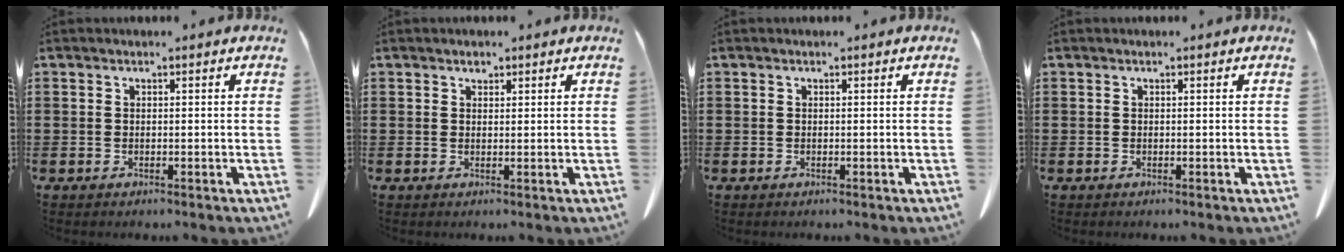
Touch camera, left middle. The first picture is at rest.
{"total": 1.0, "force": [0.8, 0.5, 0.3], "torque": [0.000, -0.002, 0.014]}
{"total": 0.0}
{"total": 0.0}